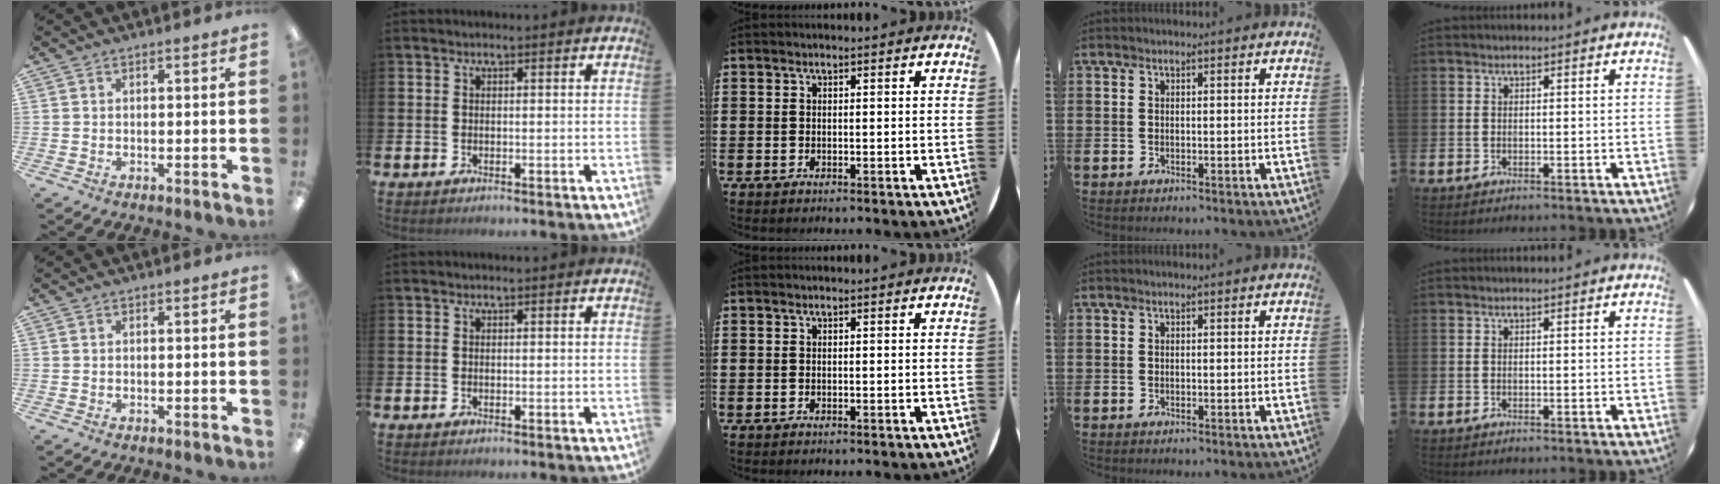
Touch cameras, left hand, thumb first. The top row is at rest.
{}